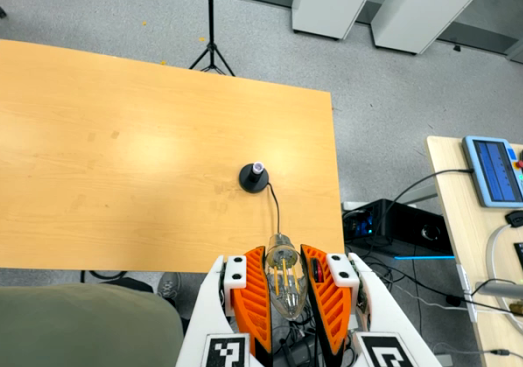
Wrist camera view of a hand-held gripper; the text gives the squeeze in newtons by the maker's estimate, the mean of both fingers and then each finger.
{"total": 21.4, "left": 22.8, "right": 20.1}